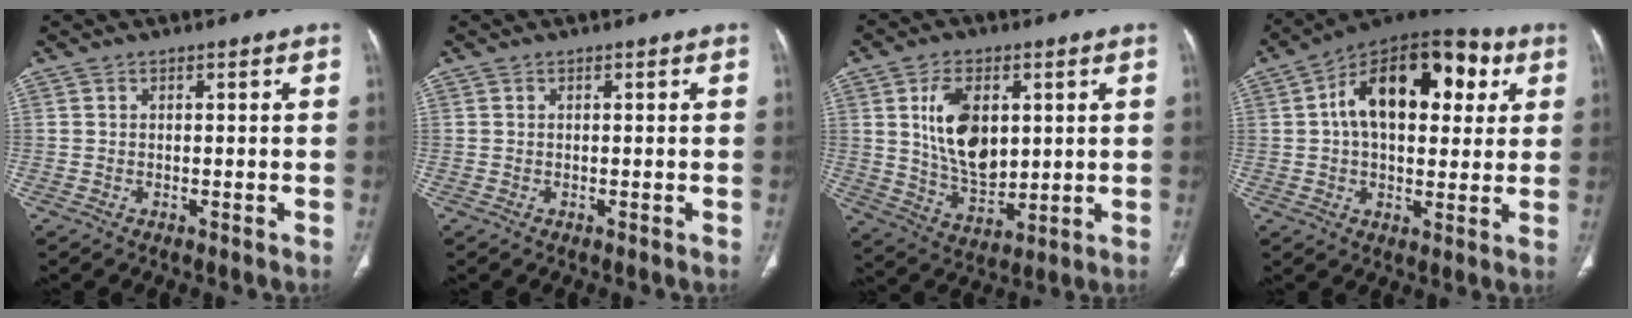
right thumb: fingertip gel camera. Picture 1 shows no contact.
{"total": 0.0}
{"total": 13.1, "force": [3.1, 7.9, 10.0], "torque": [-0.156, -0.021, 0.067]}
{"total": 21.1, "force": [5.4, 12.0, 16.5], "torque": [-0.222, 0.021, 0.070]}